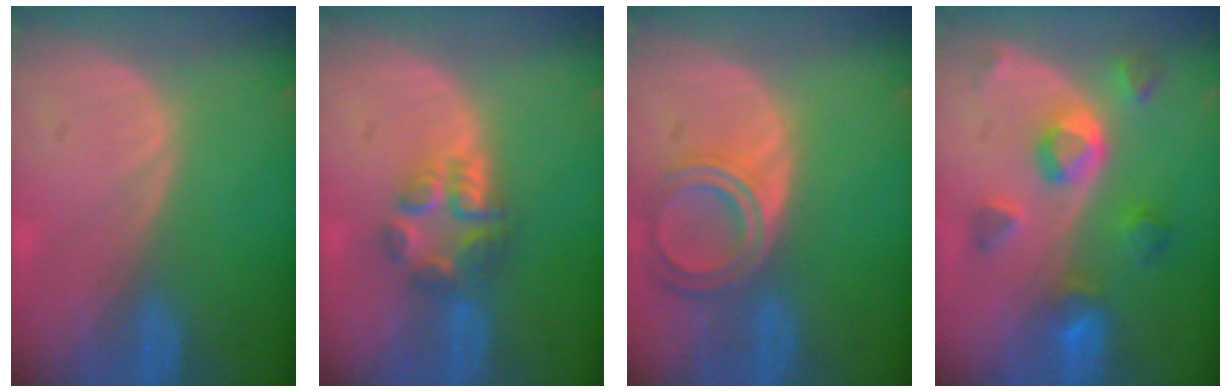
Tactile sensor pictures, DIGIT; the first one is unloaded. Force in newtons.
{"total": 6.0, "press": 5.2, "slide": 3.1}
{"total": 6.5, "press": 5.9, "slide": 2.8}
{"total": 7.8, "press": 7.0, "slide": 3.5}